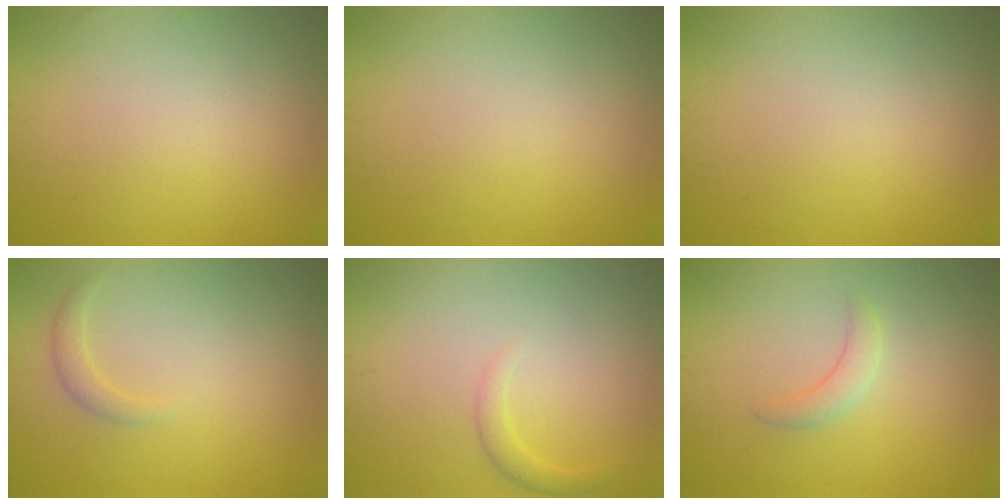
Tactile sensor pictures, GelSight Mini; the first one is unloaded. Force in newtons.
{"total": 0.0}
{"total": 0.0}
{"total": 1.2, "press": 1.2, "slide": 0.2}
{"total": 1.4, "press": 1.4, "slide": 0.1}
{"total": 1.6, "press": 1.6, "slide": 0.2}